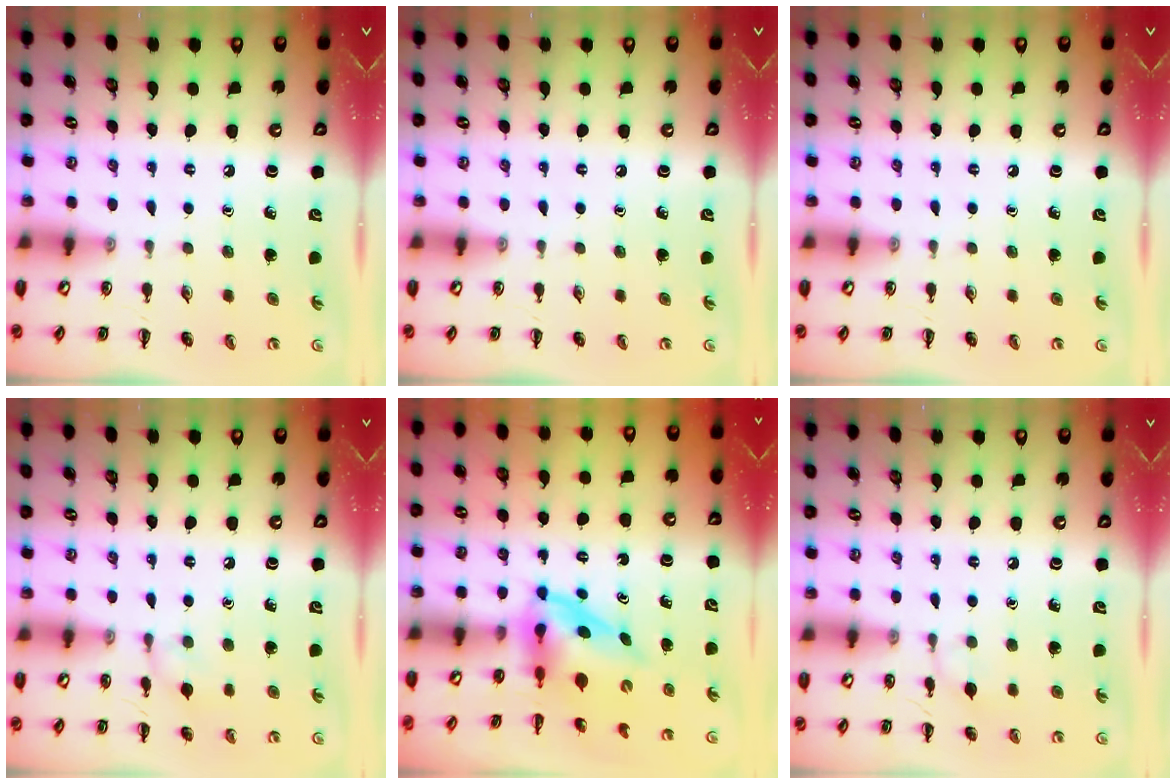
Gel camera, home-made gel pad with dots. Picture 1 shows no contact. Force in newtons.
{"total": 0.0}
{"total": 0.0}
{"total": 6.2, "press": 5.9, "slide": 1.9}
{"total": 3.7, "press": 3.6, "slide": 0.6}
{"total": 6.5, "press": 6.3, "slide": 1.7}